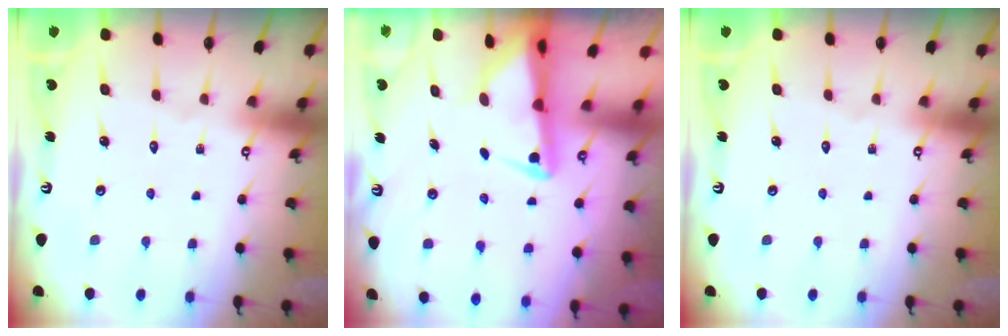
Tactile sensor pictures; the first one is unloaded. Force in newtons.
{"total": 2.9, "press": 2.8, "slide": 0.7}
{"total": 0.0}